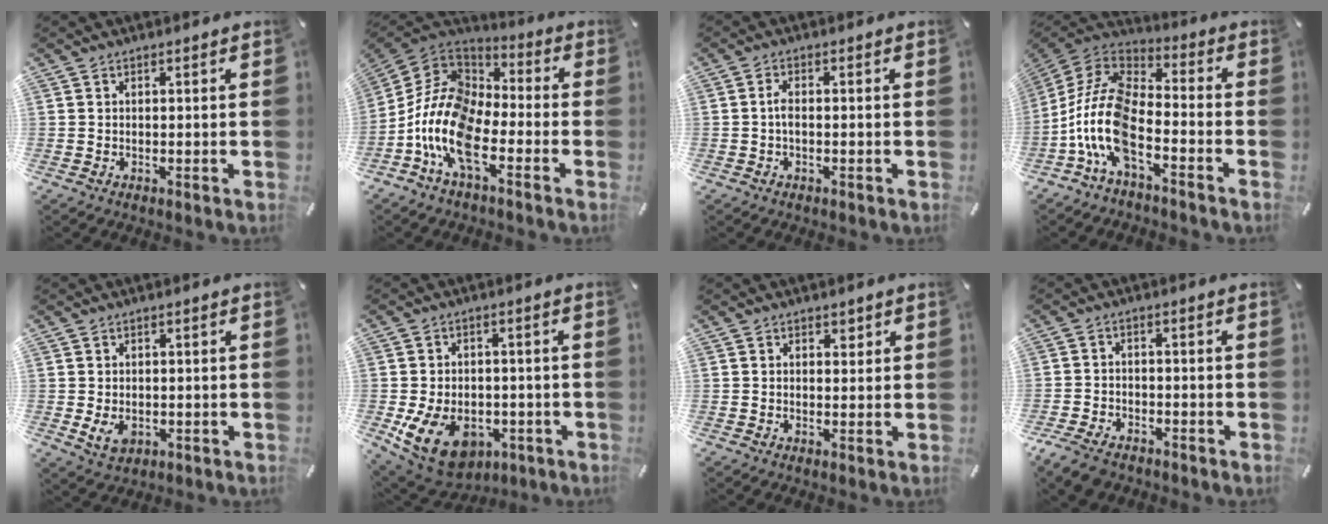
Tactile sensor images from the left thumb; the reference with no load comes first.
{"total": 14.7, "force": [-7.6, 7.5, 10.1], "torque": [-0.233, 0.012, -0.147]}
{"total": 2.2, "force": [-0.4, 0.9, 2.0], "torque": [-0.046, 0.000, -0.011]}
{"total": 15.3, "force": [-6.8, 7.2, 11.7], "torque": [-0.269, -0.002, -0.130]}
{"total": 3.9, "force": [-0.5, 3.0, 2.4], "torque": [-0.039, -0.006, -0.013]}
{"total": 12.7, "force": [-4.2, 9.3, 7.5], "torque": [-0.152, 0.020, -0.069]}
{"total": 1.9, "force": [0.9, 1.5, 0.6], "torque": [0.010, -0.005, 0.009]}
{"total": 5.0, "force": [-3.7, 3.0, 1.7], "torque": [-0.043, 0.017, -0.073]}